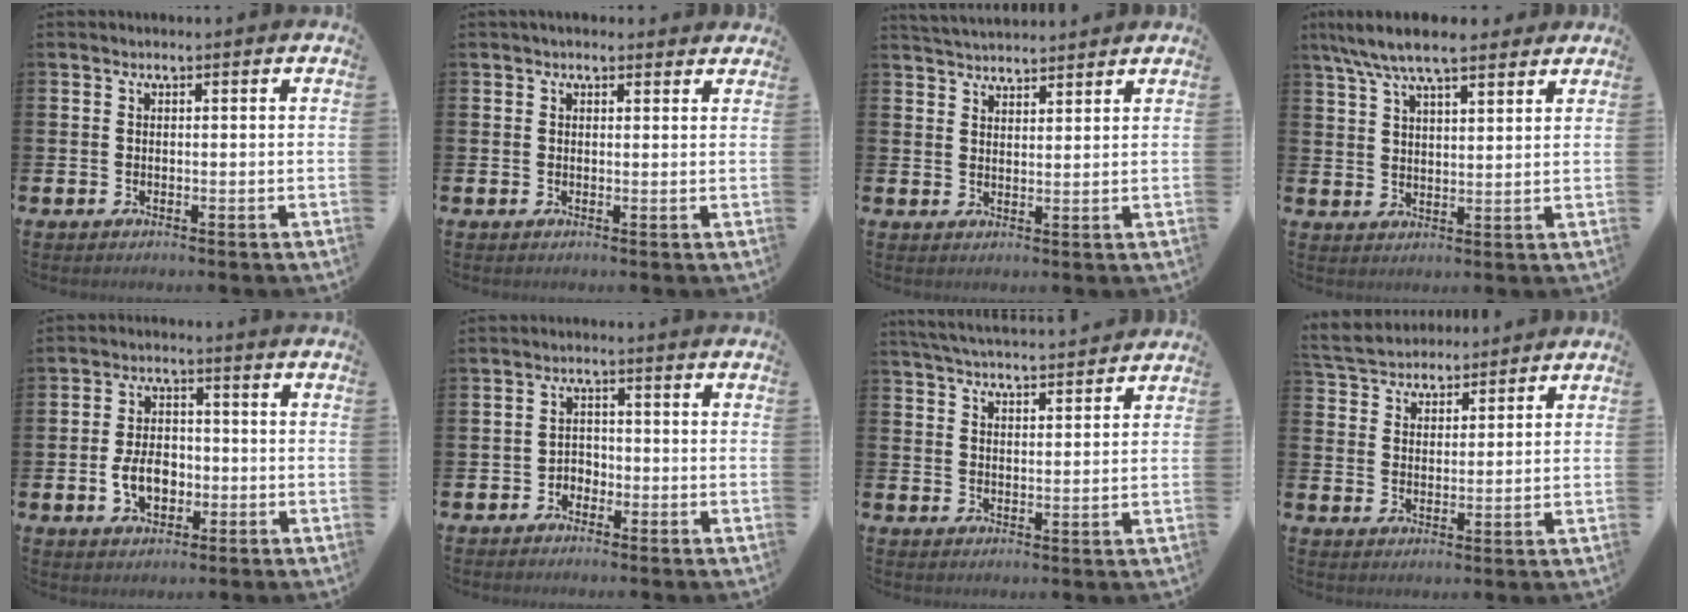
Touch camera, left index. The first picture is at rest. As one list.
[{"total": 1.5, "force": [1.4, 0.5, 0.3], "torque": [0.002, 0.000, 0.023]}, {"total": 3.8, "force": [3.8, 0.3, -0.1], "torque": [-0.001, -0.019, 0.069]}, {"total": 7.8, "force": [6.9, 1.7, 3.2], "torque": [-0.080, -0.018, 0.126]}, {"total": 5.3, "force": [-1.3, 3.5, 3.7], "torque": [-0.053, 0.003, -0.028]}, {"total": 2.2, "force": [-1.7, 1.3, 0.2], "torque": [-0.011, 0.004, -0.039]}, {"total": 5.0, "force": [5.0, 0.1, 0.5], "torque": [-0.025, -0.030, 0.089]}, {"total": 4.8, "force": [4.7, 1.2, -0.4], "torque": [-0.020, -0.021, 0.085]}]